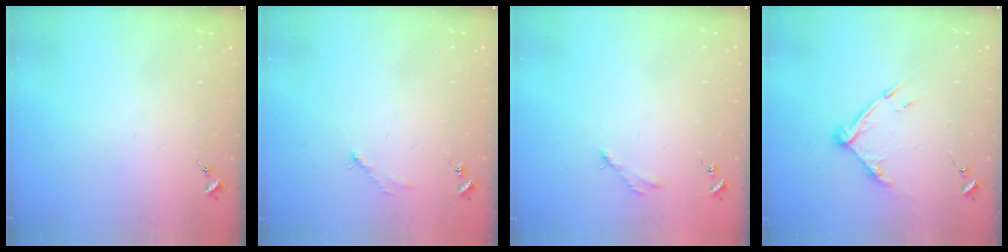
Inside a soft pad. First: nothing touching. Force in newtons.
{"total": 2.9, "press": 2.9, "slide": 0.4}
{"total": 2.5, "press": 2.5, "slide": 0.3}
{"total": 10.4, "press": 10.4, "slide": 0.8}